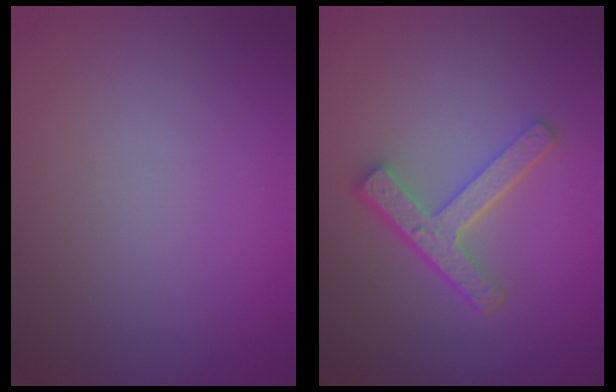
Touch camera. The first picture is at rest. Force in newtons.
{"total": 4.3, "press": 3.3, "slide": 2.8}